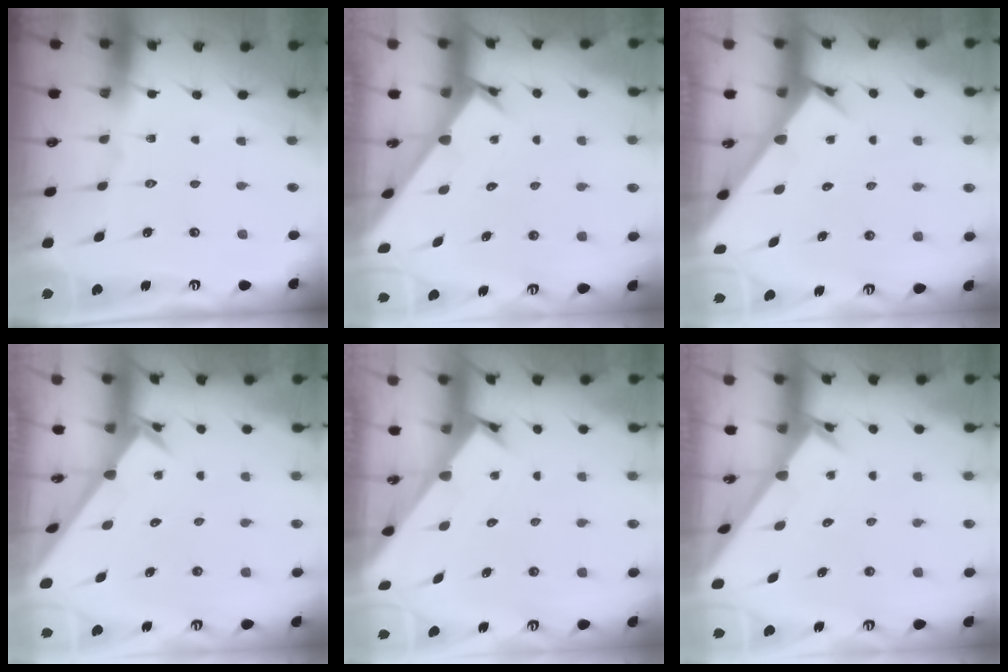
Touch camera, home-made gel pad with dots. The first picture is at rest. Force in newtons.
{"total": 2.2, "press": 2.2, "slide": 0.1}
{"total": 3.6, "press": 3.6, "slide": 0.2}
{"total": 2.6, "press": 2.6, "slide": 0.2}
{"total": 2.4, "press": 2.4, "slide": 0.2}
{"total": 2.5, "press": 2.5, "slide": 0.2}